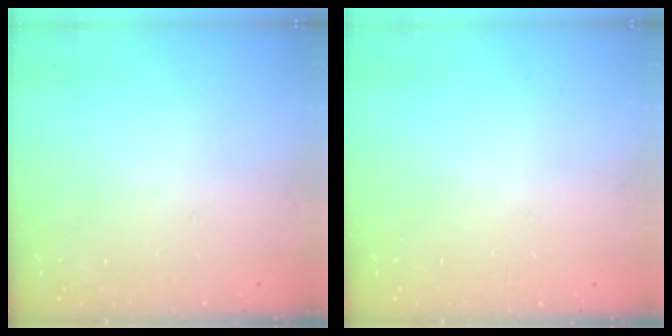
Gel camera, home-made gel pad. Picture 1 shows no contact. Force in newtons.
{"total": 0.0}